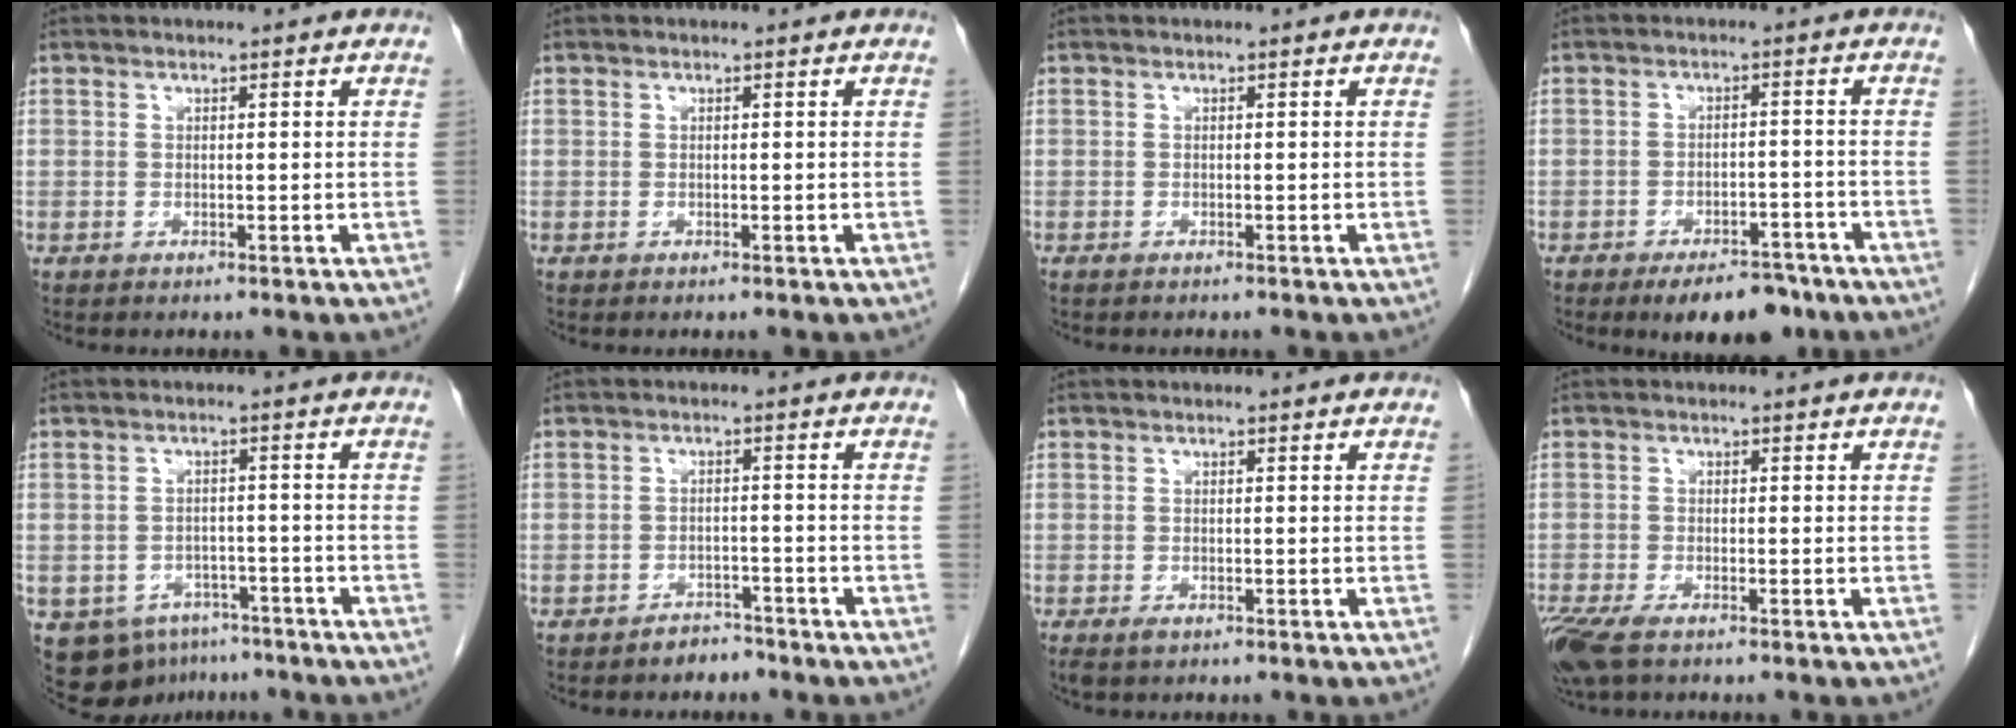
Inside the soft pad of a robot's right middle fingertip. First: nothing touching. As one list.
[{"total": 0.0}, {"total": 0.7, "force": [-0.6, 0.1, 0.3], "torque": [-0.009, -0.002, -0.010]}, {"total": 7.9, "force": [-5.9, 3.3, 4.0], "torque": [-0.047, 0.004, -0.086]}, {"total": 8.7, "force": [-5.7, 5.9, 2.8], "torque": [-0.044, 0.009, -0.078]}, {"total": 2.4, "force": [-2.1, 1.1, 0.2], "torque": [-0.008, 0.004, -0.031]}, {"total": 1.5, "force": [-0.9, 0.7, 1.0], "torque": [-0.021, -0.004, -0.010]}, {"total": 5.8, "force": [-3.9, 1.9, 3.8], "torque": [-0.081, -0.017, -0.071]}]